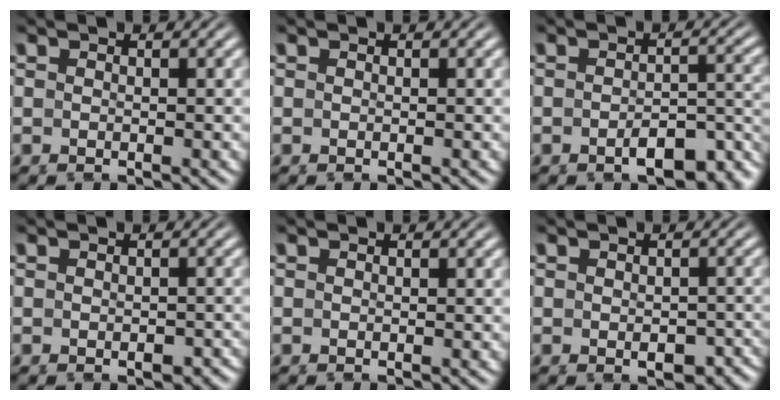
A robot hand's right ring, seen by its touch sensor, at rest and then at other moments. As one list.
[{"total": 0.0}, {"total": 4.7, "force": [-3.3, 1.5, 3.1], "torque": [-0.019, -0.007, -0.046]}, {"total": 1.2, "force": [-1.0, 0.6, 0.5], "torque": [-0.002, -0.004, -0.013]}, {"total": 0.0}, {"total": 2.3, "force": [-1.6, 1.2, 1.2], "torque": [-0.013, -0.011, -0.019]}]